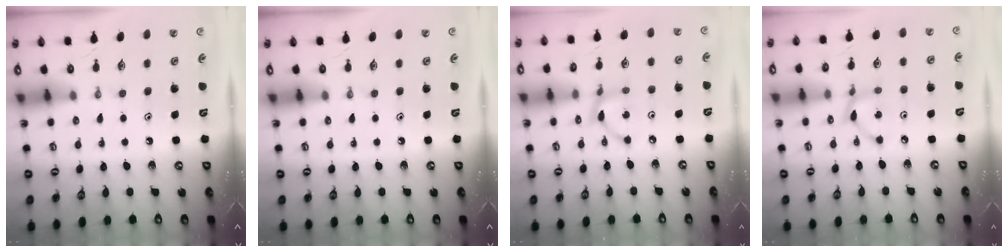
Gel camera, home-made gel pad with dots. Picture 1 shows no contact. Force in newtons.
{"total": 0.0}
{"total": 4.8, "press": 4.8, "slide": 0.1}
{"total": 4.8, "press": 4.7, "slide": 0.2}